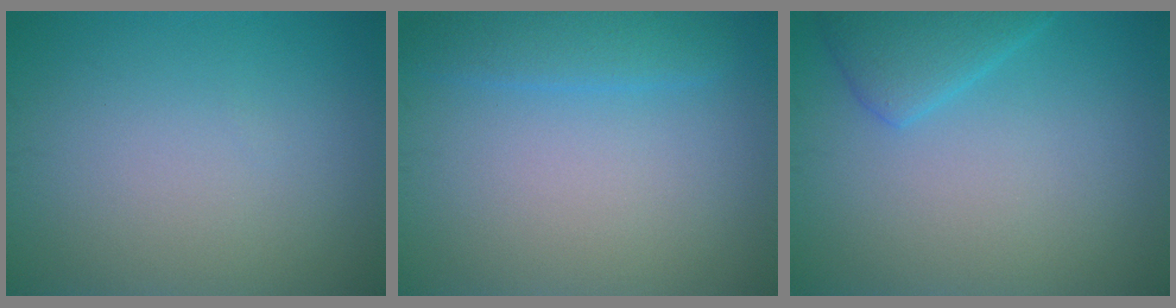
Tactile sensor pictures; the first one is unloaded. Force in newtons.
{"total": 2.4, "press": 2.4, "slide": 0.2}
{"total": 2.9, "press": 2.9, "slide": 0.2}